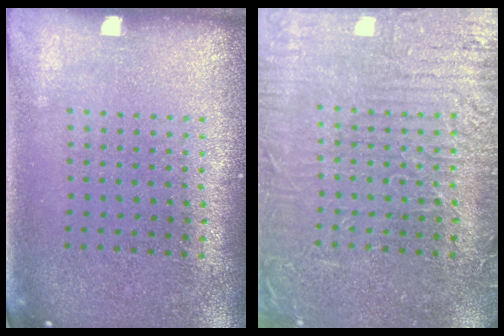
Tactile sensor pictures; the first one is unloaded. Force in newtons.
{"total": 6.4, "press": 6.4, "slide": 0.9}